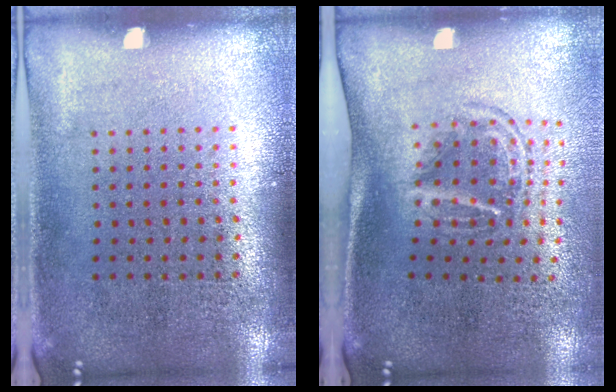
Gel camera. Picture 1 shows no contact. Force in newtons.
{"total": 1.8, "press": 1.2, "slide": 1.3}